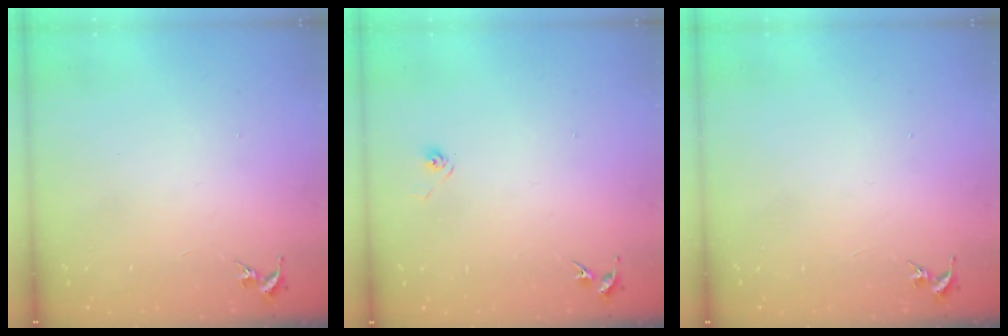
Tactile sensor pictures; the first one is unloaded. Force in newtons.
{"total": 3.0, "press": 2.6, "slide": 1.5}
{"total": 0.0}